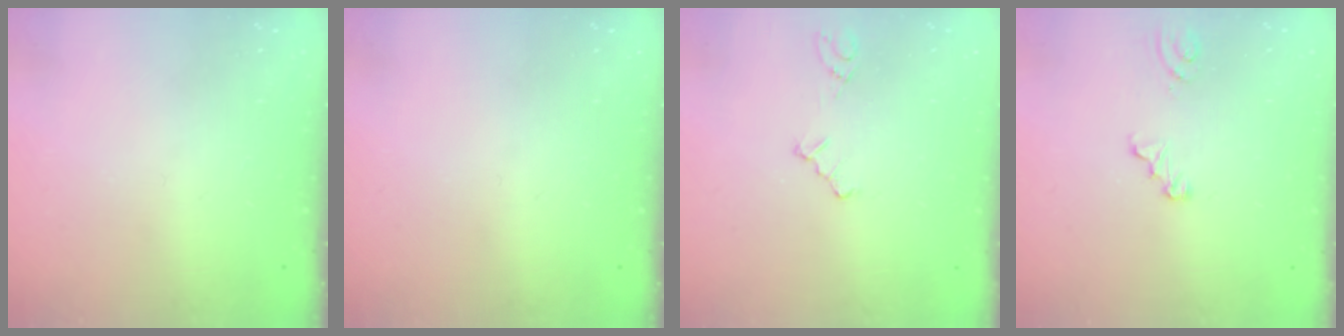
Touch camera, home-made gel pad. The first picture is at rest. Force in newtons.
{"total": 0.0}
{"total": 2.4, "press": 2.3, "slide": 0.4}
{"total": 2.1, "press": 2.1, "slide": 0.2}